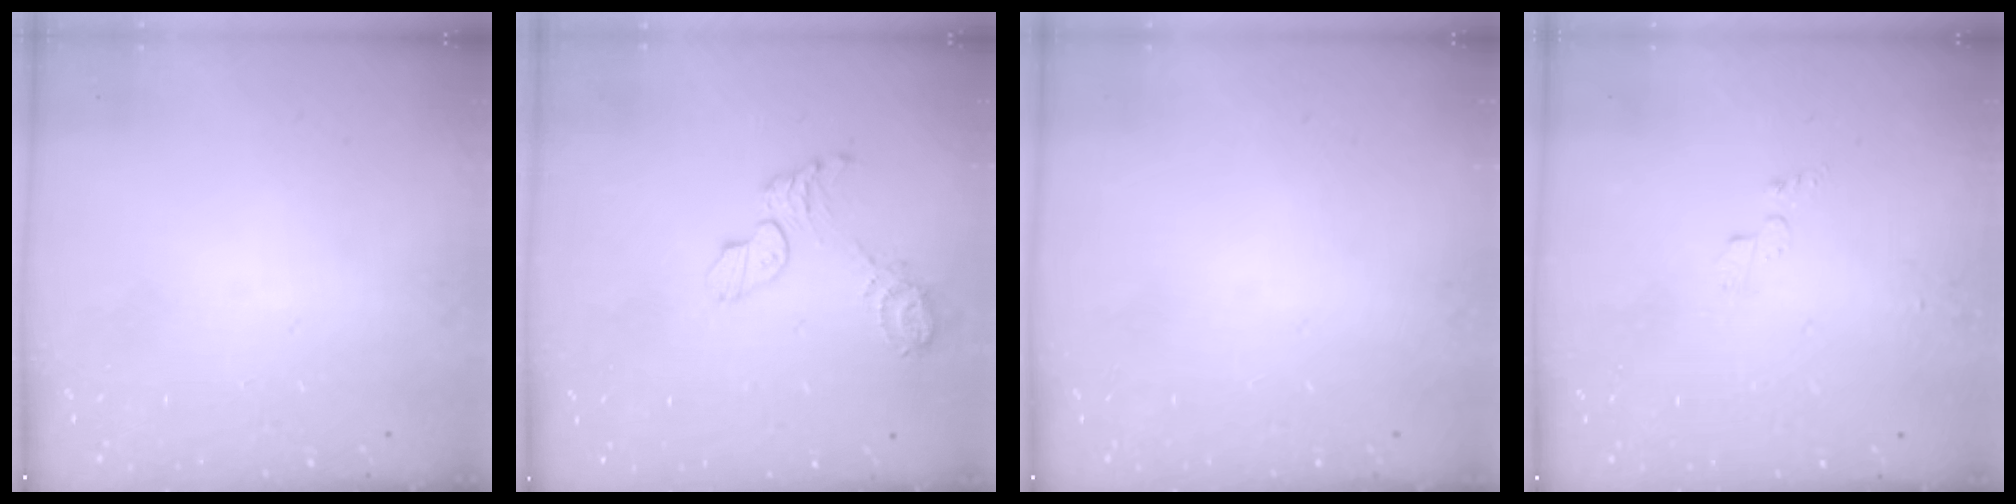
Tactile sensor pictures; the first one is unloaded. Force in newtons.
{"total": 7.7, "press": 7.7, "slide": 0.5}
{"total": 0.0}
{"total": 3.3, "press": 3.3, "slide": 0.3}